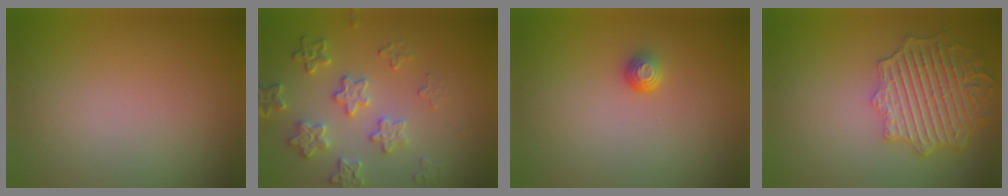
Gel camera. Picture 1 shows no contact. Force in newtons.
{"total": 3.5, "press": 3.5, "slide": 0.5}
{"total": 1.3, "press": 1.0, "slide": 0.9}
{"total": 6.4, "press": 5.6, "slide": 3.1}